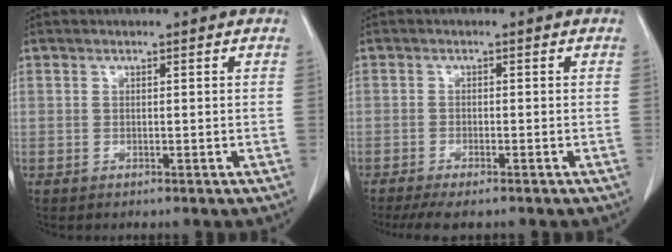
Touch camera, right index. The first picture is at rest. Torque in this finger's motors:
{"motor_torque": [0.49, -0.45, 0.19, 0.04]}